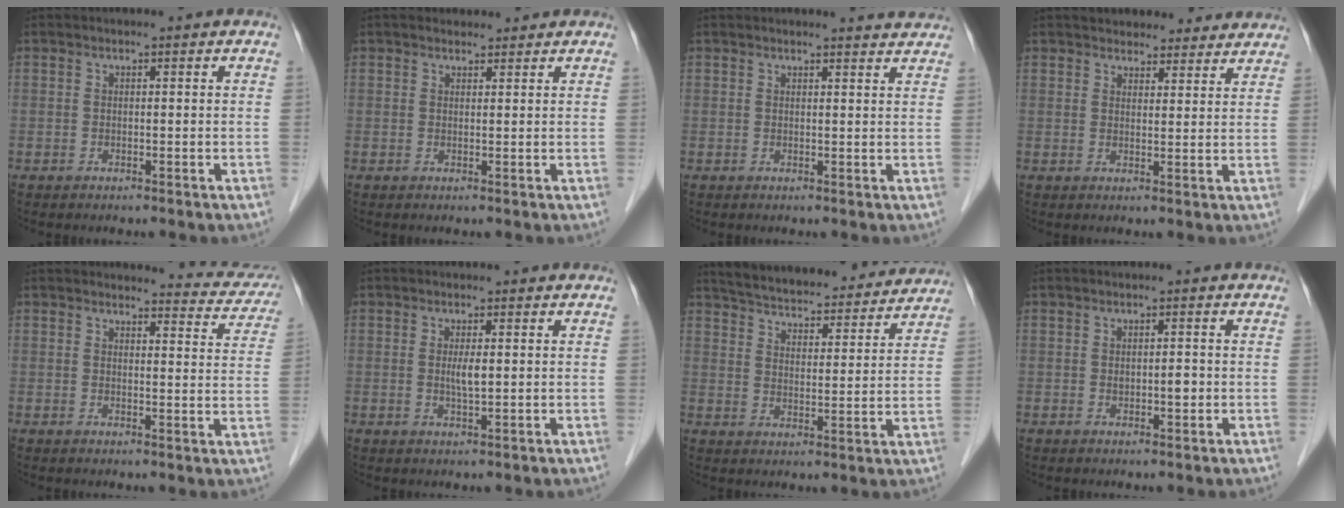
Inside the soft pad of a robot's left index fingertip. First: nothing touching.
{"total": 2.7, "force": [2.5, 1.0, 0.5], "torque": [-0.006, 0.020, 0.037]}
{"total": 4.2, "force": [4.2, 0.1, 0.5], "torque": [-0.011, -0.002, 0.034]}
{"total": 11.2, "force": [10.2, 3.8, 2.8], "torque": [-0.007, 0.016, 0.117]}
{"total": 8.7, "force": [8.5, 1.5, 0.4], "torque": [0.015, -0.034, 0.073]}
{"total": 2.2, "force": [0.2, 0.3, 2.2], "torque": [-0.044, -0.002, 0.004]}
{"total": 23.8, "force": [22.2, 5.0, 7.2], "torque": [-0.117, 0.003, 0.295]}
{"total": 1.7, "force": [-0.1, 0.8, 1.5], "torque": [-0.024, 0.000, 0.001]}